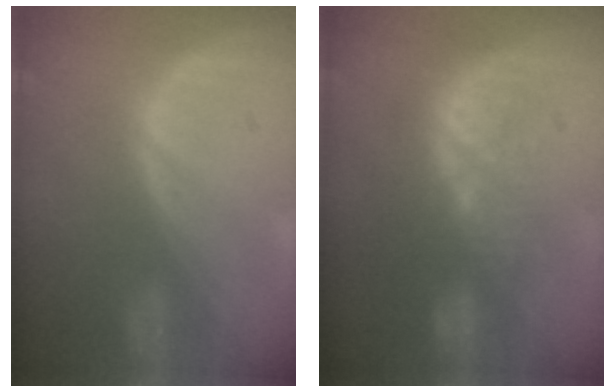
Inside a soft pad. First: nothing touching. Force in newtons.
{"total": 9.2, "press": 8.9, "slide": 2.6}